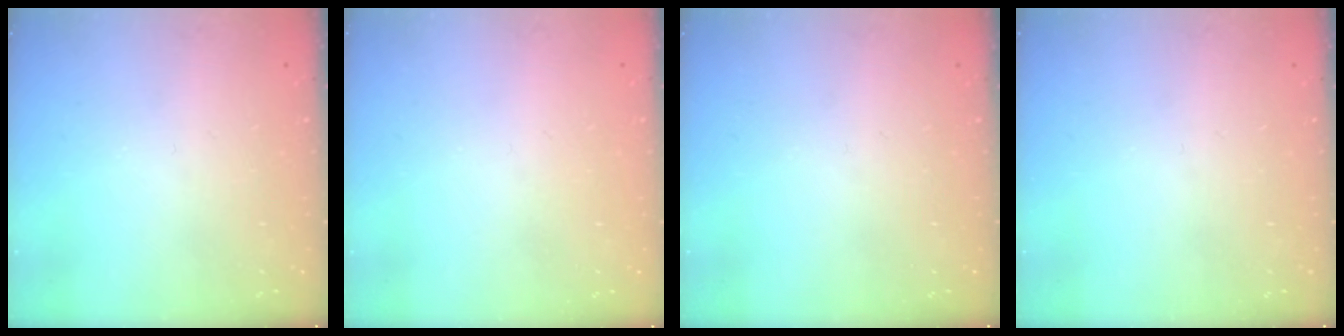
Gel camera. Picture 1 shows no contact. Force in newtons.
{"total": 0.8, "press": 0.8, "slide": 0.0}
{"total": 0.0}
{"total": 0.0}